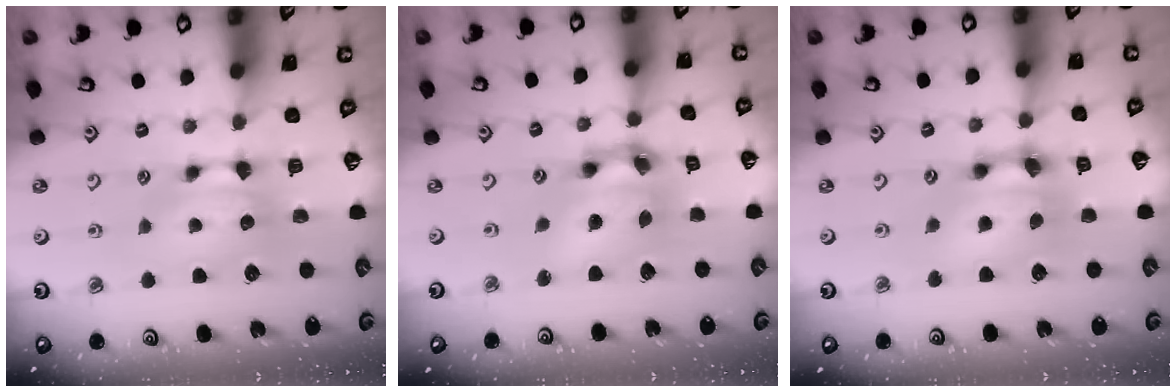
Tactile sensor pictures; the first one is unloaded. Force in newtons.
{"total": 8.0, "press": 7.6, "slide": 2.6}
{"total": 5.4, "press": 4.7, "slide": 2.6}